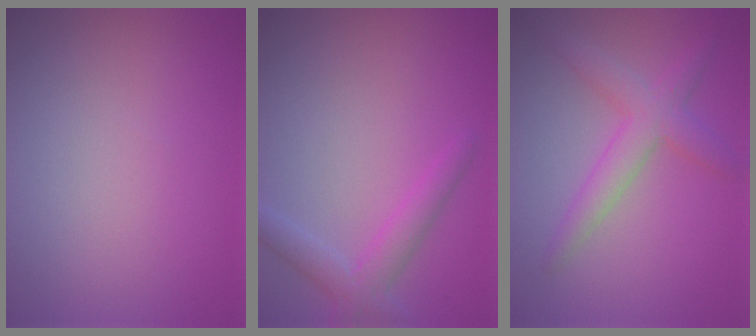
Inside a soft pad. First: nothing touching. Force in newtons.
{"total": 2.8, "press": 2.8, "slide": 0.1}
{"total": 3.6, "press": 3.6, "slide": 0.0}